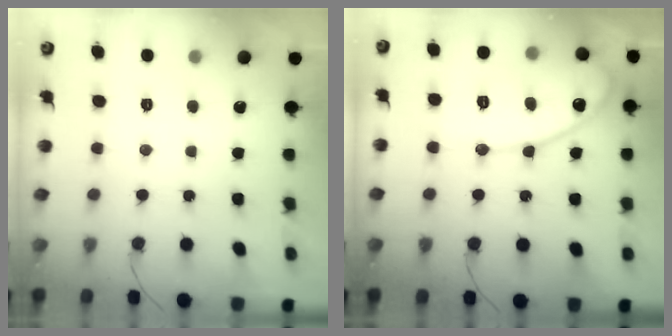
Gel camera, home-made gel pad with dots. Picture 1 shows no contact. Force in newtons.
{"total": 12.9, "press": 12.9, "slide": 0.9}